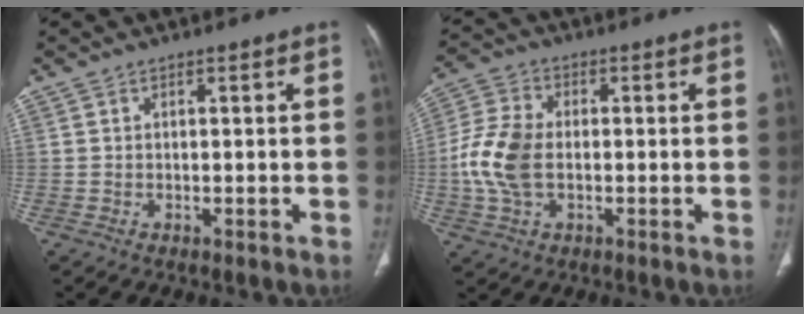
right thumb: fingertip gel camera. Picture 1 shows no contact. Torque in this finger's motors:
{"motor_torque": [0.57, 0.54, 0.64, 0.23, 0.12]}